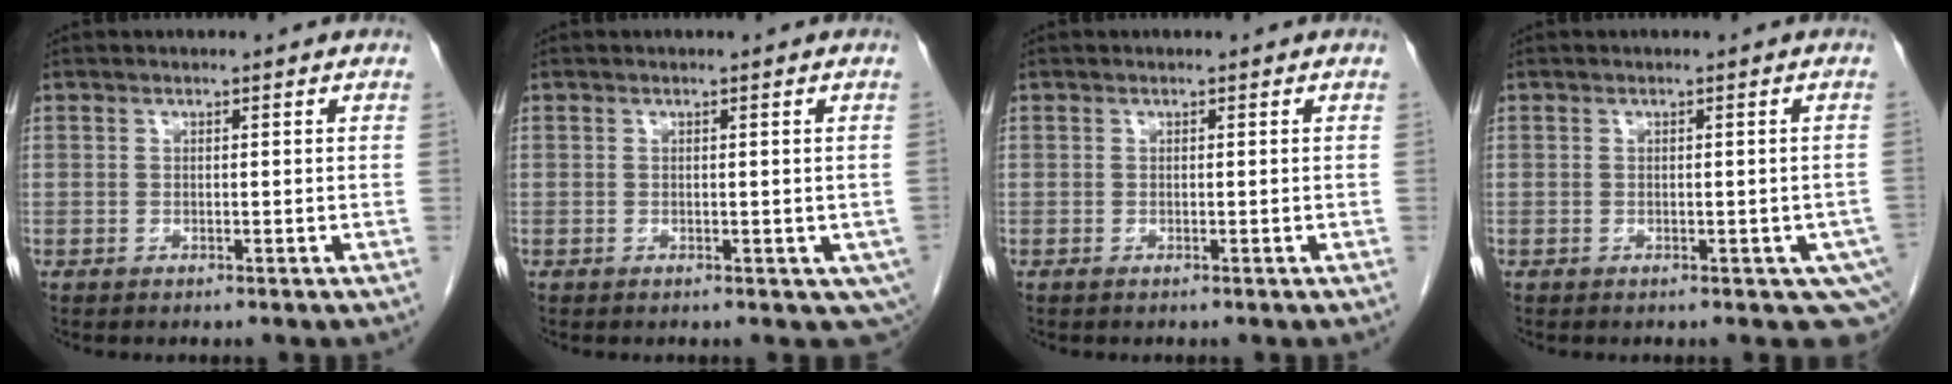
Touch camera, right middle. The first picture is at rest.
{"total": 3.0, "force": [-0.3, 2.0, 2.2], "torque": [-0.017, -0.001, 0.003]}
{"total": 0.0}
{"total": 4.8, "force": [-2.3, 2.8, 3.3], "torque": [-0.025, 0.002, -0.028]}